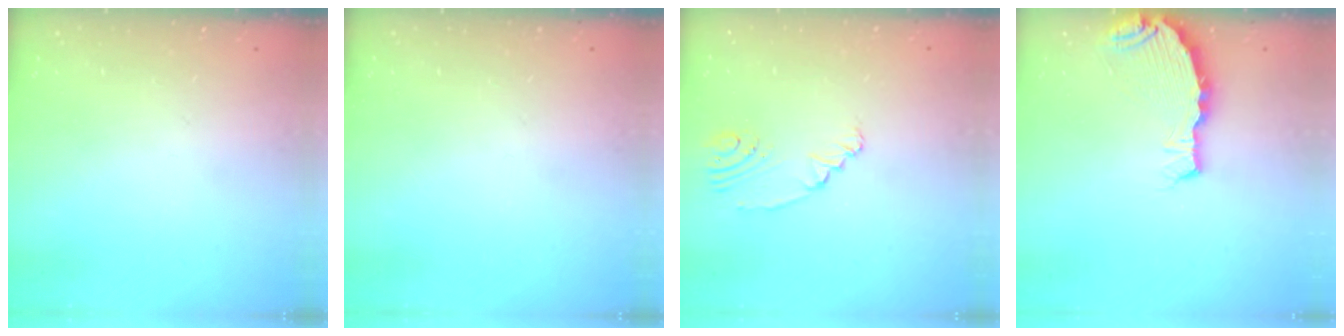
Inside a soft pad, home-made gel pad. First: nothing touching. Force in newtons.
{"total": 0.0}
{"total": 3.5, "press": 2.7, "slide": 2.1}
{"total": 5.8, "press": 5.8, "slide": 0.1}